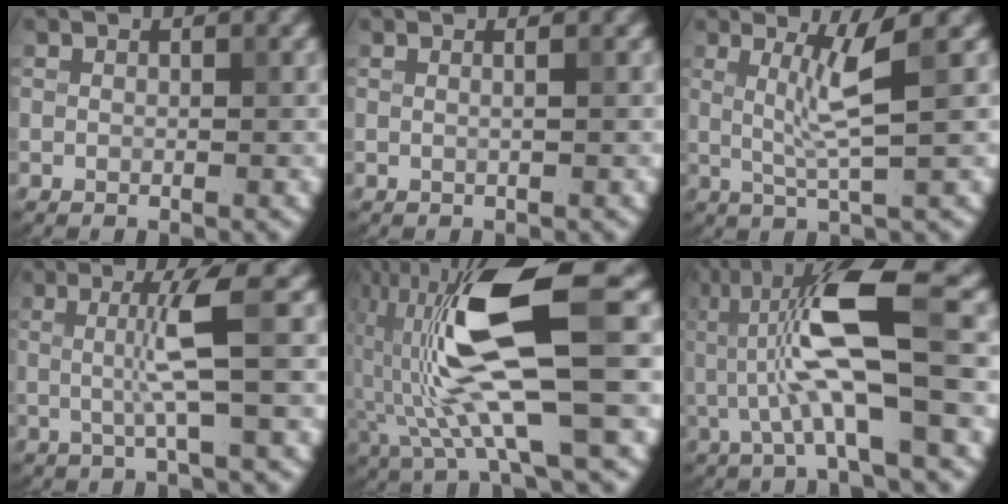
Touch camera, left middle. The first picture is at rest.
{"total": 1.3, "force": [0.4, 0.6, 1.1], "torque": [-0.008, 0.000, -0.011]}
{"total": 3.8, "force": [1.0, 0.4, 3.6], "torque": [-0.071, -0.003, 0.024]}
{"total": 4.0, "force": [0.3, 0.3, 3.9], "torque": [-0.076, -0.001, 0.003]}
{"total": 12.0, "force": [0.1, 2.5, 11.8], "torque": [-0.235, 0.013, 0.007]}
{"total": 9.0, "force": [0.6, 1.8, 8.8], "torque": [-0.159, 0.004, 0.011]}